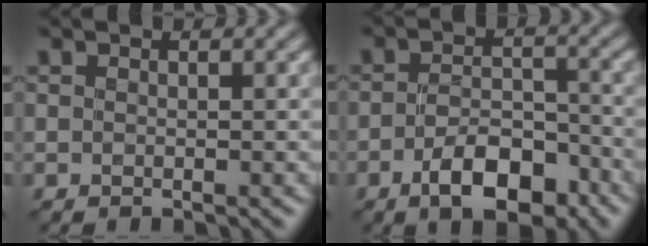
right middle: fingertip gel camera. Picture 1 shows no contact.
{"total": 5.3, "force": [-2.9, 2.4, 3.8], "torque": [-0.063, 0.003, -0.051]}